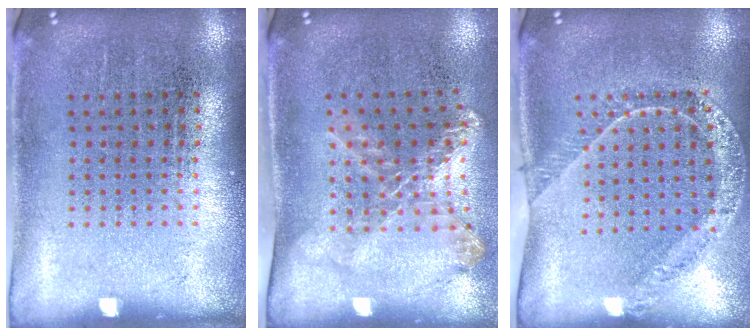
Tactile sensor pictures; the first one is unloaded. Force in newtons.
{"total": 1.7, "press": 1.3, "slide": 1.1}
{"total": 1.4, "press": 1.4, "slide": 0.0}